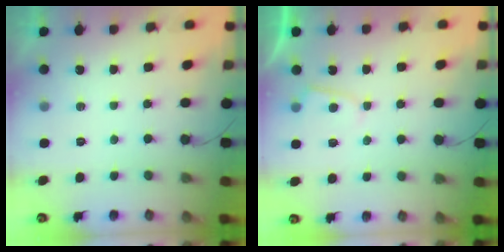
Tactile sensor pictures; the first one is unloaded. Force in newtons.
{"total": 2.1, "press": 2.1, "slide": 0.3}